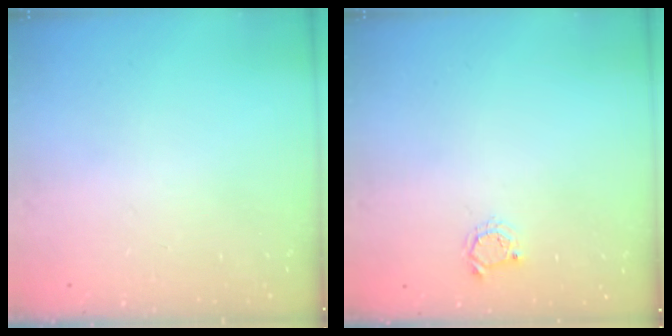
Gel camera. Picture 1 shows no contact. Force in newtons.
{"total": 3.6, "press": 3.5, "slide": 0.4}